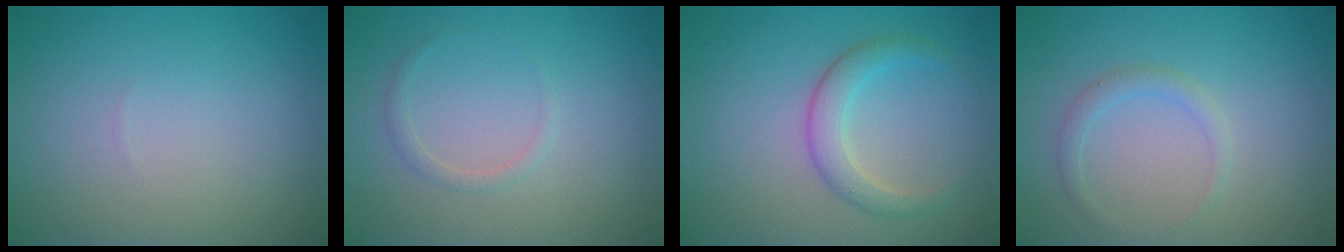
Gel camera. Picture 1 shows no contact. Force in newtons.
{"total": 0.9, "press": 0.9, "slide": 0.1}
{"total": 2.7, "press": 2.7, "slide": 0.2}
{"total": 1.3, "press": 1.3, "slide": 0.1}